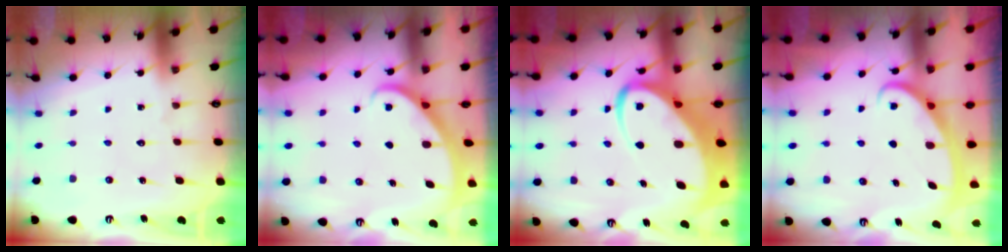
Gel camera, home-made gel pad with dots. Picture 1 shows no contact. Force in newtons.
{"total": 2.3, "press": 2.3, "slide": 0.2}
{"total": 9.3, "press": 9.3, "slide": 1.0}
{"total": 2.7, "press": 2.7, "slide": 0.4}